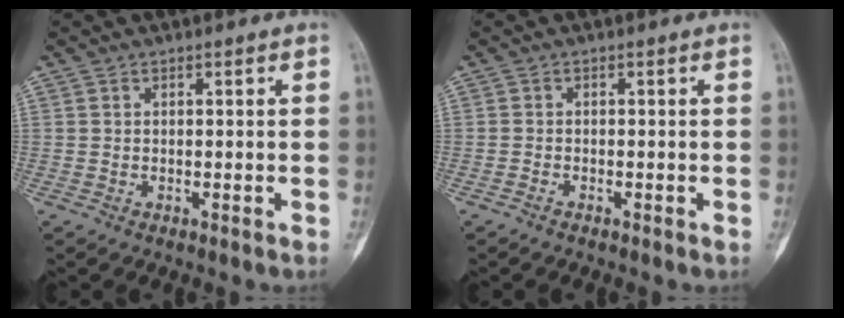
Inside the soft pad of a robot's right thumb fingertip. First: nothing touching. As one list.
[{"total": 0.6, "force": [-0.5, 0.2, 0.1], "torque": [-0.006, 0.001, -0.013]}]